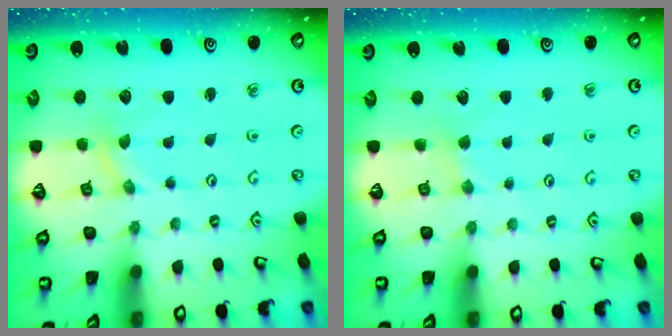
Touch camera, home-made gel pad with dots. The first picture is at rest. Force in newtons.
{"total": 2.0, "press": 2.0, "slide": 0.3}